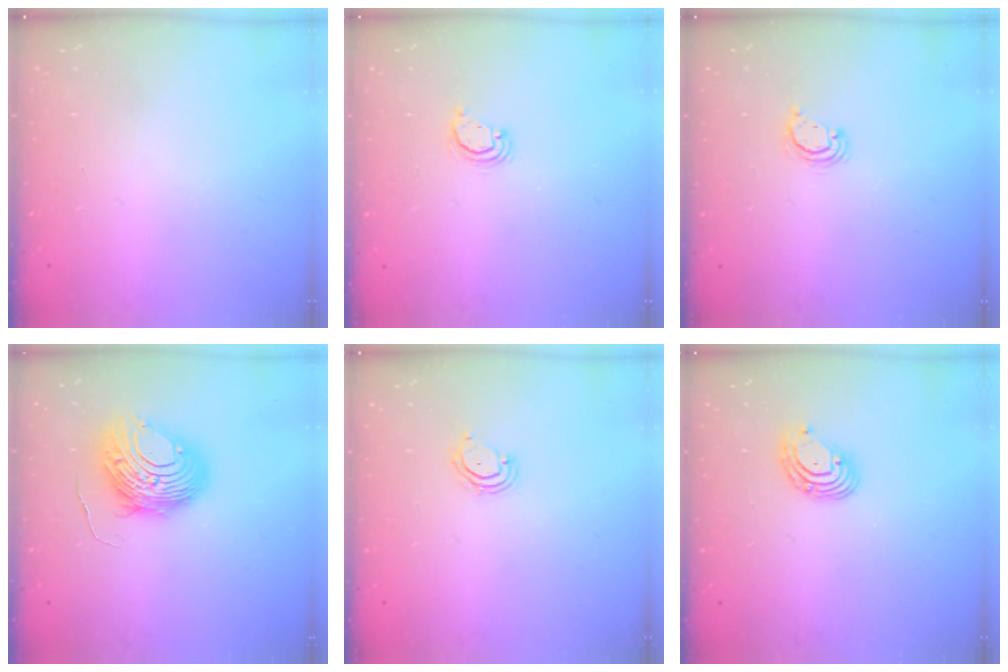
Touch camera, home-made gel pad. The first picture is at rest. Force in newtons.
{"total": 2.5, "press": 2.5, "slide": 0.3}
{"total": 2.6, "press": 2.6, "slide": 0.3}
{"total": 11.8, "press": 11.7, "slide": 1.0}
{"total": 4.1, "press": 4.1, "slide": 0.3}
{"total": 5.6, "press": 5.6, "slide": 0.5}